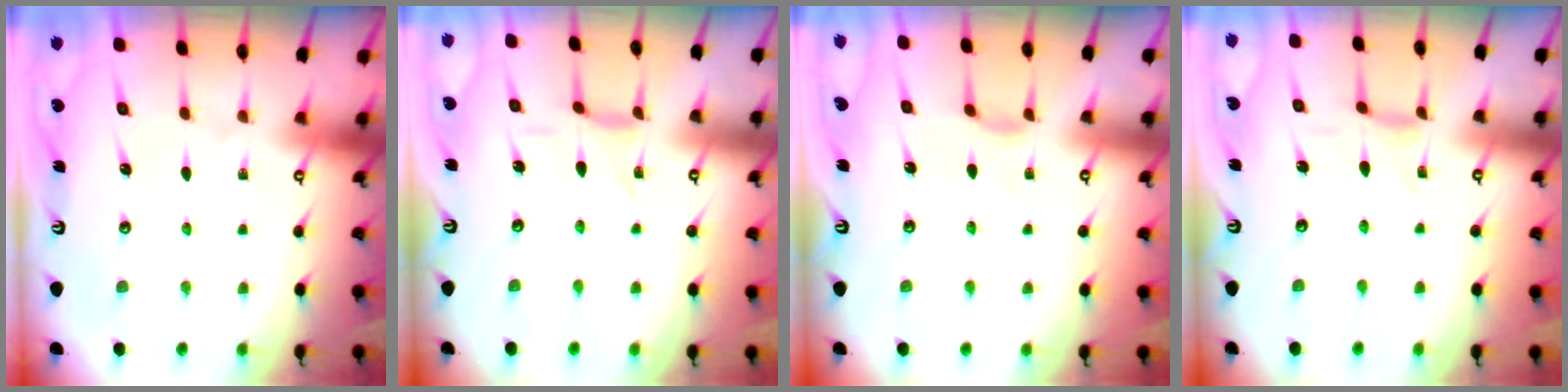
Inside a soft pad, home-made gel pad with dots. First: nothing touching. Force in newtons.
{"total": 1.1, "press": 1.0, "slide": 0.4}
{"total": 2.1, "press": 2.0, "slide": 0.5}
{"total": 0.8, "press": 0.8, "slide": 0.2}